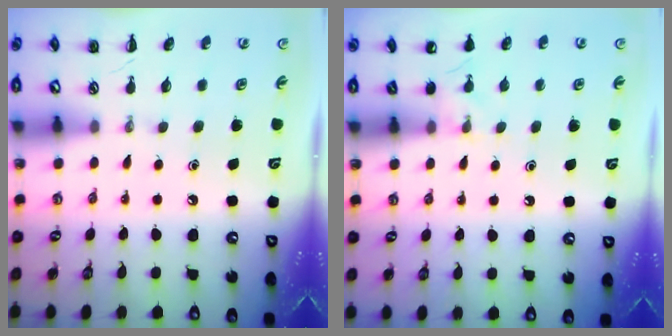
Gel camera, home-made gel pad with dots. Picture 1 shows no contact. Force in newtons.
{"total": 4.9, "press": 4.6, "slide": 1.7}